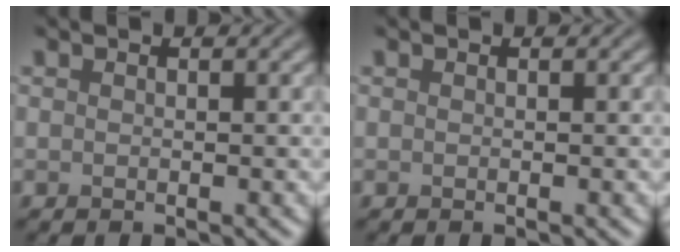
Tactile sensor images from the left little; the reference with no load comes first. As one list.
[{"total": 0.0}]